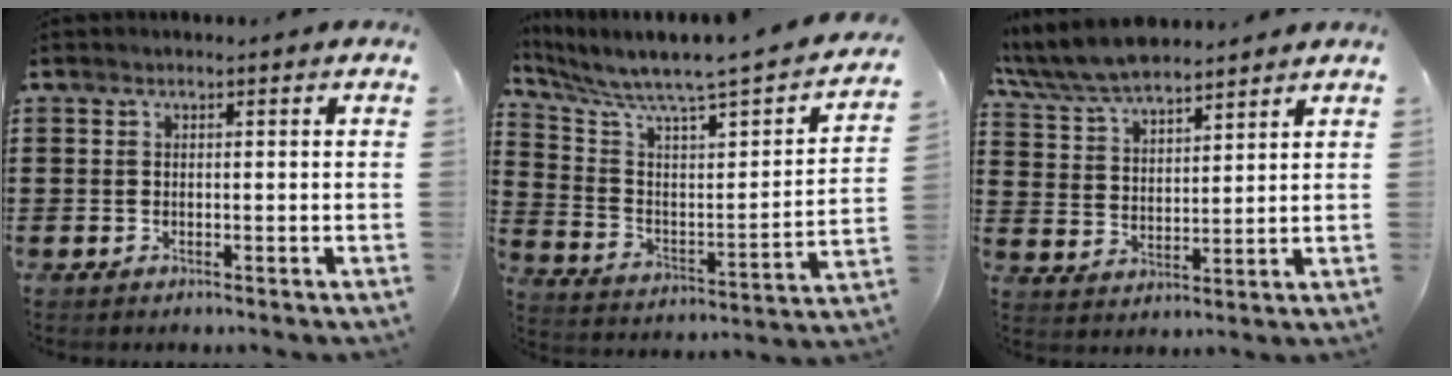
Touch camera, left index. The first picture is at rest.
{"total": 4.3, "force": [3.8, -0.3, 2.1], "torque": [-0.065, -0.052, 0.051]}
{"total": 7.3, "force": [6.8, 1.3, 2.2], "torque": [-0.070, -0.024, 0.124]}